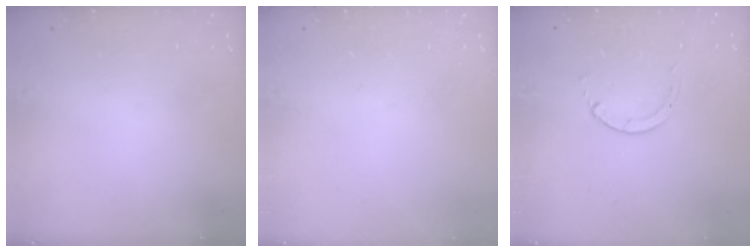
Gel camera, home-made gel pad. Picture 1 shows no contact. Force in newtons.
{"total": 0.0}
{"total": 1.3, "press": 1.3, "slide": 0.2}